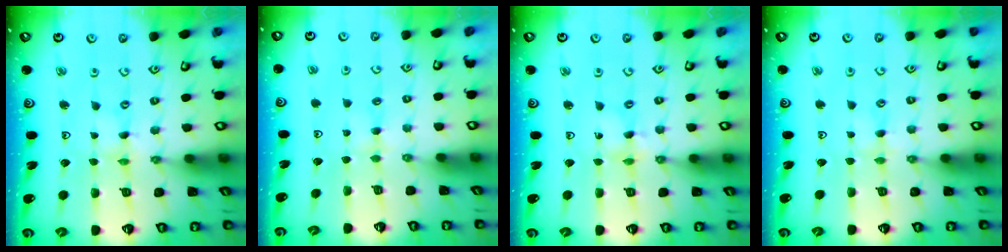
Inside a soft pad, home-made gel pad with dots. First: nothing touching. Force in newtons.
{"total": 1.6, "press": 1.5, "slide": 0.4}
{"total": 2.0, "press": 2.0, "slide": 0.2}
{"total": 1.8, "press": 1.8, "slide": 0.4}